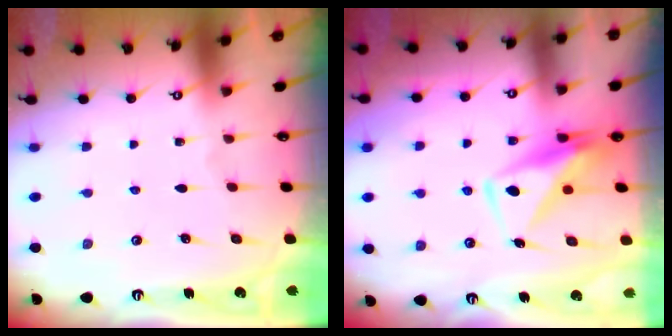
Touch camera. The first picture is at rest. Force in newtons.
{"total": 10.0, "press": 10.0, "slide": 1.2}